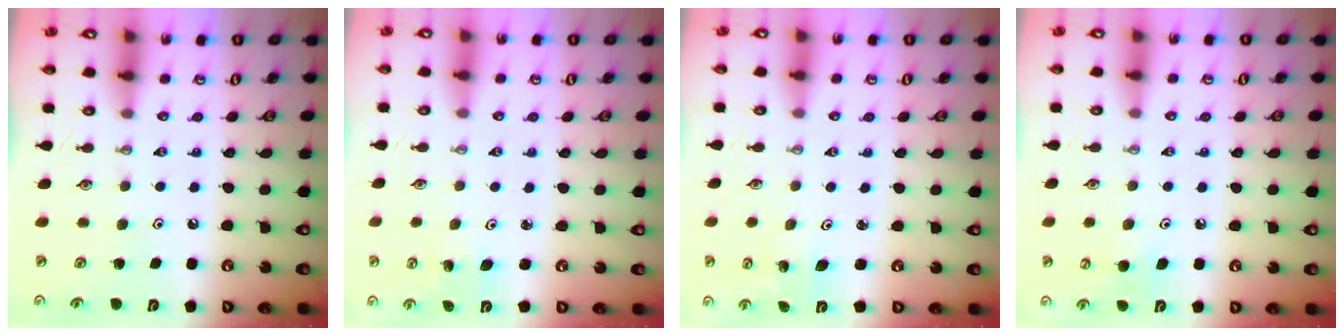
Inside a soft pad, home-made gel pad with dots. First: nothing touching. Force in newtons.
{"total": 2.5, "press": 2.5, "slide": 0.2}
{"total": 1.5, "press": 1.5, "slide": 0.1}
{"total": 7.6, "press": 7.4, "slide": 1.9}